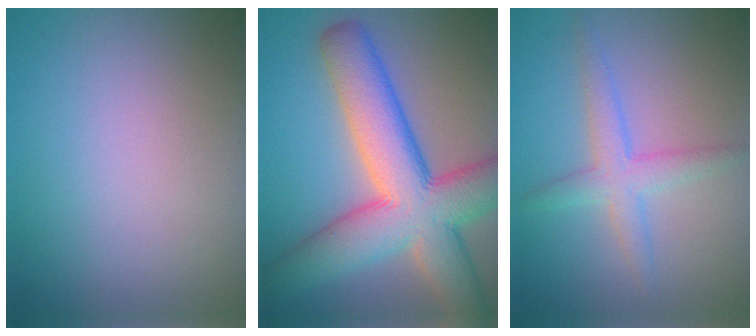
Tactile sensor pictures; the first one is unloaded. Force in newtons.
{"total": 12.2, "press": 12.2, "slide": 0.6}
{"total": 2.9, "press": 2.9, "slide": 0.0}